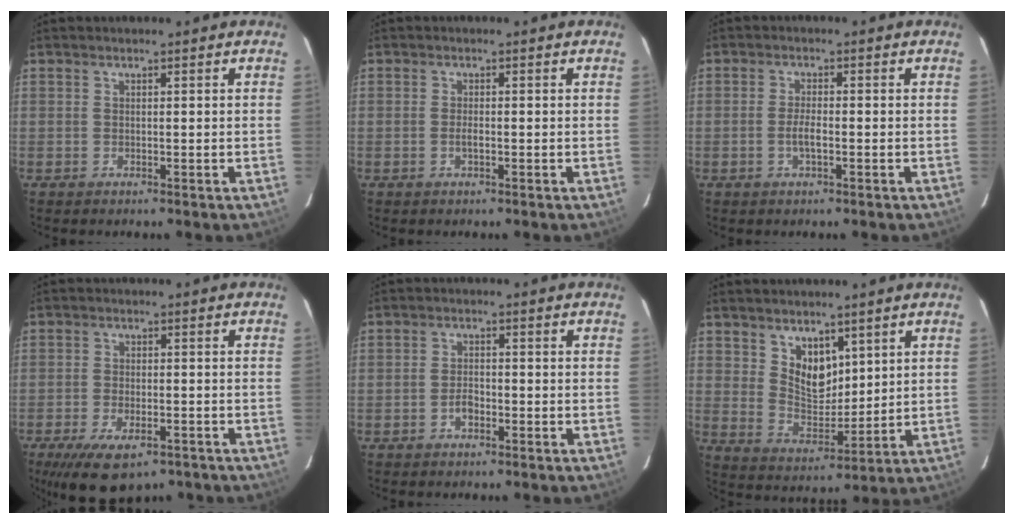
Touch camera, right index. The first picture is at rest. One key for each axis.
{"total": 1.2, "fx": -0.4, "fy": 0.4, "fz": 1.0, "tx": -0.021, "ty": 0.001, "tz": -0.007}
{"total": 2.6, "fx": -0.9, "fy": 0.7, "fz": 2.3, "tx": -0.049, "ty": 0.001, "tz": -0.017}
{"total": 11.7, "fx": -7.6, "fy": 5.1, "fz": 7.2, "tx": -0.154, "ty": -0.028, "tz": -0.119}
{"total": 2.3, "fx": -1.3, "fy": 1.4, "fz": 1.3, "tx": -0.026, "ty": 0.007, "tz": -0.022}
{"total": 7.7, "fx": 4.2, "fy": 4.8, "fz": 4.2, "tx": -0.064, "ty": -0.001, "tz": 0.087}